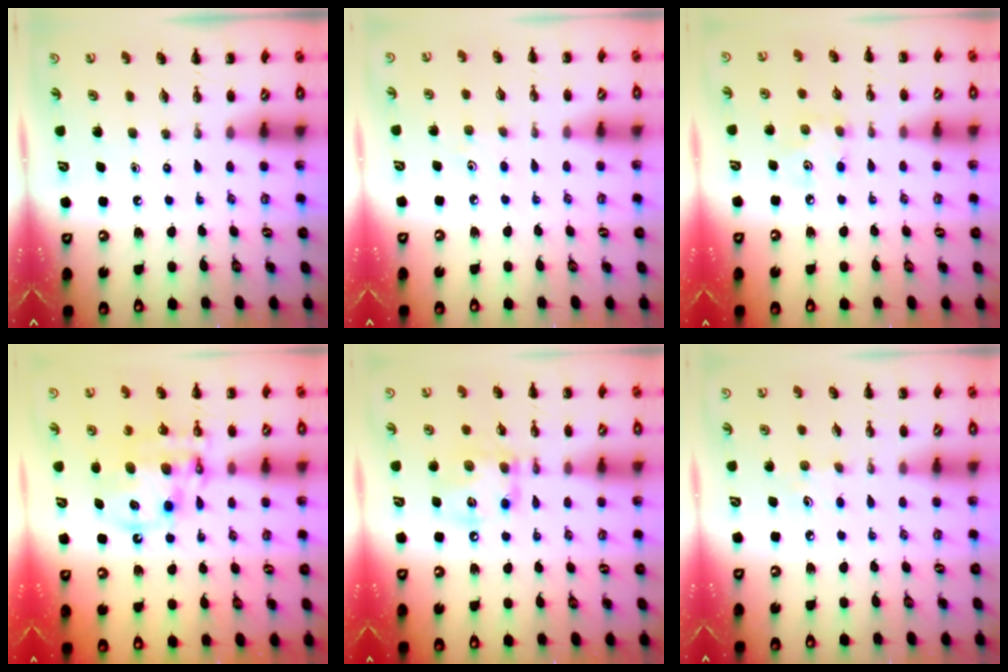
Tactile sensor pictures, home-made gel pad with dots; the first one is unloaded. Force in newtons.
{"total": 3.2, "press": 3.0, "slide": 1.1}
{"total": 3.9, "press": 3.8, "slide": 0.6}
{"total": 13.8, "press": 13.4, "slide": 3.3}
{"total": 12.5, "press": 12.3, "slide": 1.9}
{"total": 6.2, "press": 5.9, "slide": 1.8}